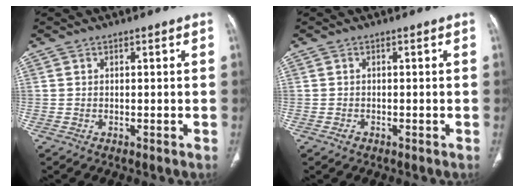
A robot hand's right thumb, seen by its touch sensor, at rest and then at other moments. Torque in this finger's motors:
{"motor_torque": [-0.06, 0.26, -0.27, 0.16, 0.06]}